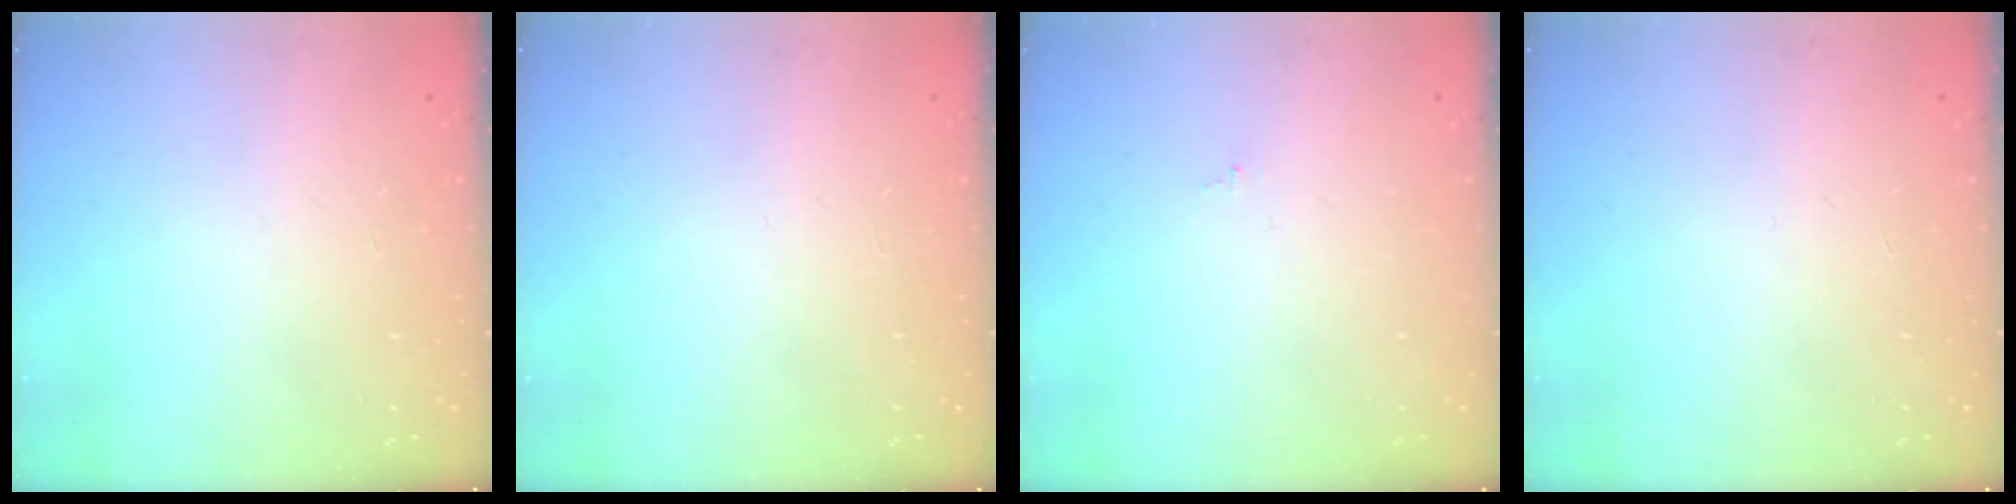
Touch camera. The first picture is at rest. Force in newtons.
{"total": 0.0}
{"total": 0.0}
{"total": 0.0}